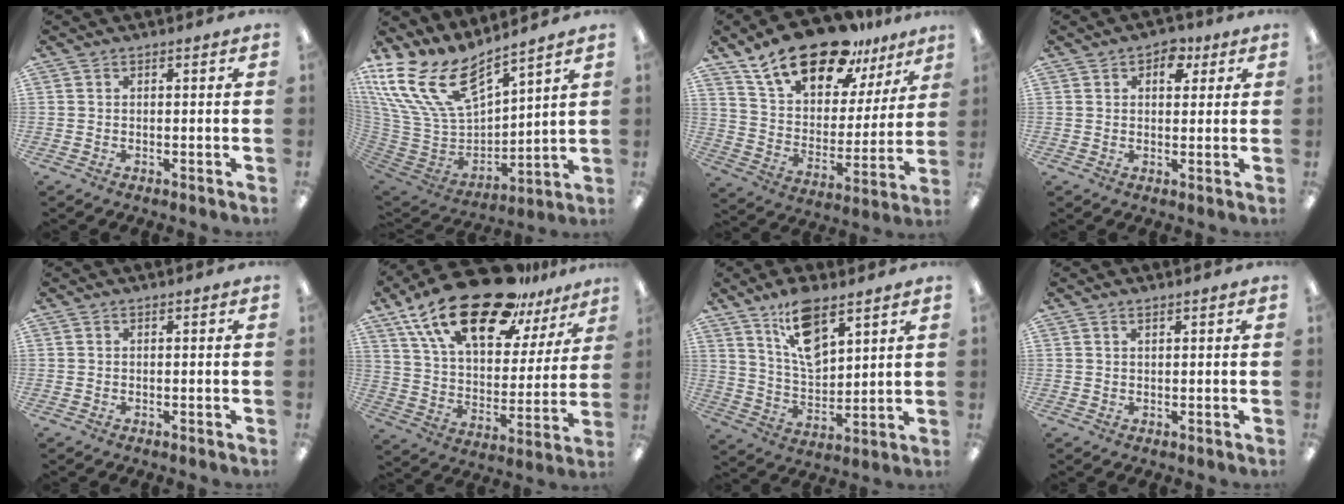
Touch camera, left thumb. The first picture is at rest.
{"total": 20.2, "force": [12.4, 10.5, 11.9], "torque": [-0.256, -0.077, 0.229]}
{"total": 19.8, "force": [14.6, 8.9, 10.0], "torque": [-0.170, -0.089, 0.256]}
{"total": 5.1, "force": [2.5, 3.3, 3.0], "torque": [-0.024, -0.007, 0.036]}
{"total": 0.0}
{"total": 24.2, "force": [17.3, 9.5, 14.0], "torque": [-0.257, -0.105, 0.301]}
{"total": 12.8, "force": [8.2, 6.0, 7.7], "torque": [-0.128, -0.035, 0.147]}
{"total": 0.9, "force": [0.6, 0.4, 0.5], "torque": [-0.011, 0.001, 0.011]}